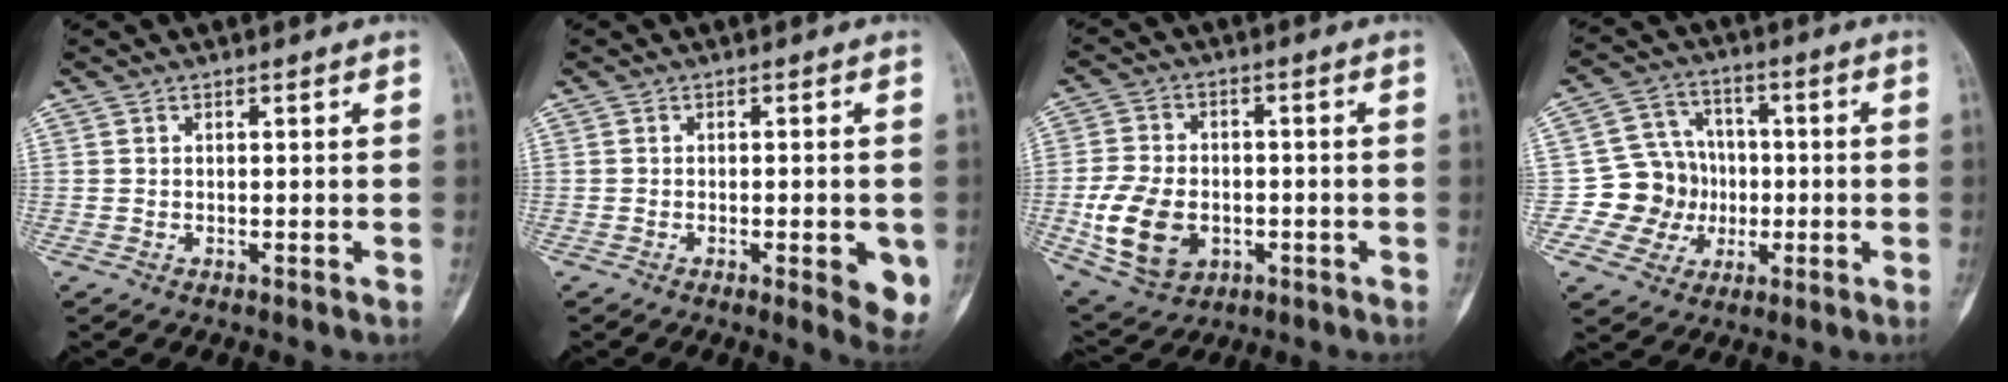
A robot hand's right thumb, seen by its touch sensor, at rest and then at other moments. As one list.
[{"total": 6.5, "force": [-1.7, 2.1, 5.9], "torque": [-0.063, -0.010, -0.016]}, {"total": 13.5, "force": [-2.9, 9.7, 9.0], "torque": [-0.160, 0.007, -0.040]}, {"total": 10.9, "force": [-1.5, 10.3, 3.2], "torque": [0.001, 0.023, -0.026]}]